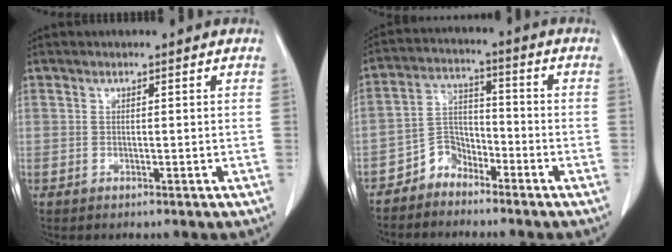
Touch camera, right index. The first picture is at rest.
{"total": 4.9, "force": [-3.9, 2.8, 0.7], "torque": [-0.007, 0.012, -0.078]}